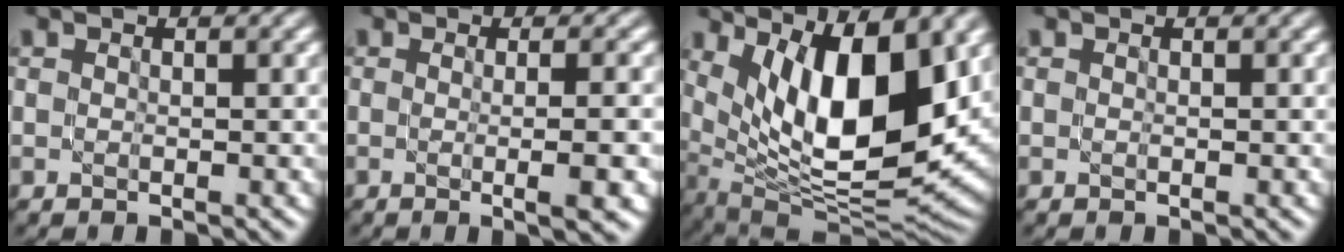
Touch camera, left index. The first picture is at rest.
{"total": 5.1, "force": [-0.3, 1.6, 4.8], "torque": [-0.039, 0.009, -0.012]}
{"total": 13.9, "force": [3.8, 5.4, 12.3], "torque": [-0.190, -0.017, 0.069]}
{"total": 0.0}